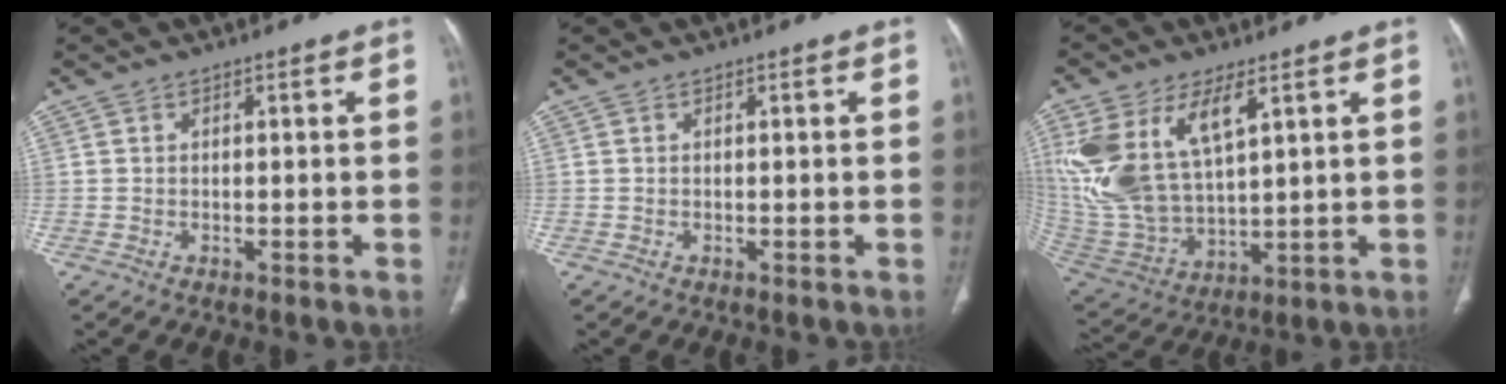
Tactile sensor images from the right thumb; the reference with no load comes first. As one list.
[{"total": 0.0}, {"total": 19.3, "force": [7.7, 9.7, 14.9], "torque": [-0.306, -0.022, 0.164]}]